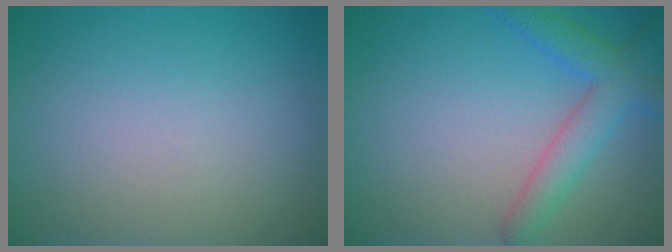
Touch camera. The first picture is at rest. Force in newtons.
{"total": 3.9, "press": 3.9, "slide": 0.2}